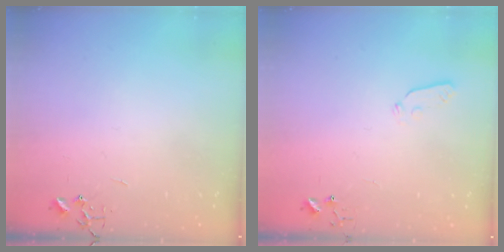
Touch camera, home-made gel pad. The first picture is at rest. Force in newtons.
{"total": 3.7, "press": 3.6, "slide": 0.4}